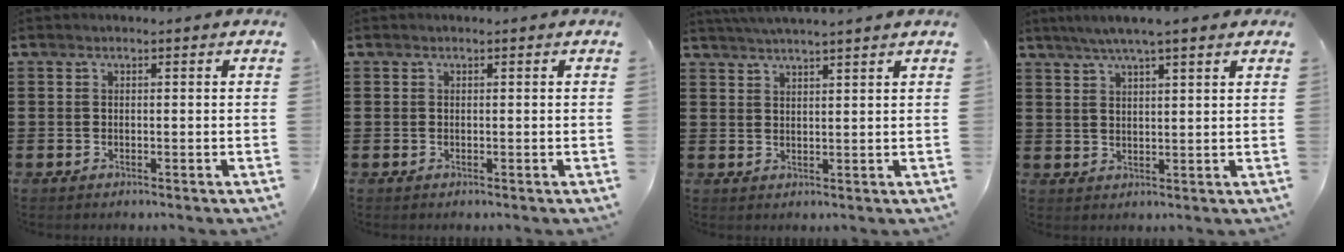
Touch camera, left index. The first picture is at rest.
{"total": 0.0}
{"total": 2.6, "force": [2.4, -1.0, 0.2], "torque": [-0.010, -0.005, 0.045]}
{"total": 3.9, "force": [3.1, -0.1, 2.4], "torque": [-0.053, -0.002, 0.053]}